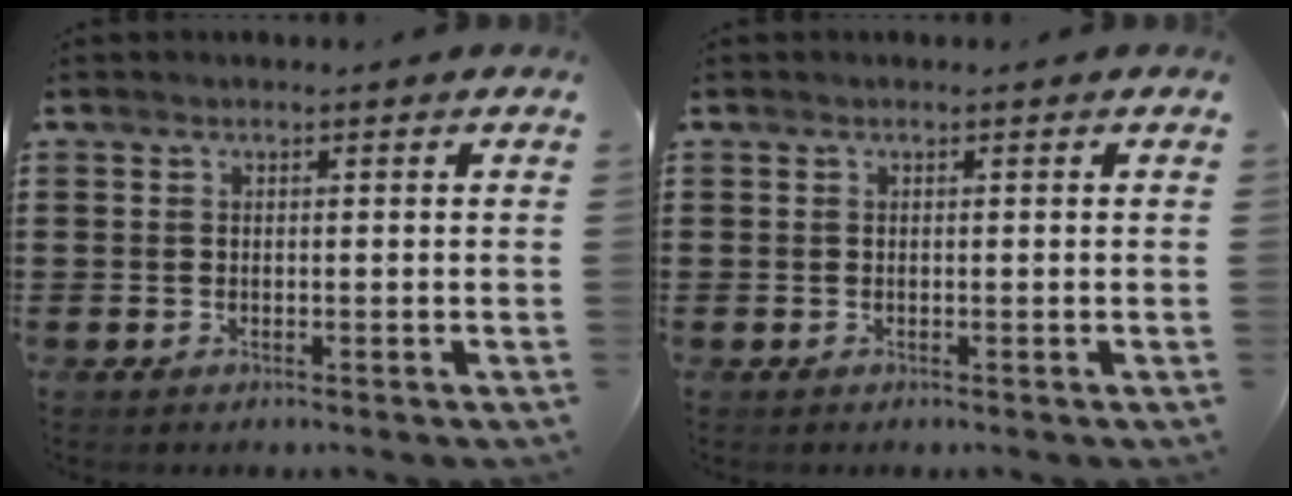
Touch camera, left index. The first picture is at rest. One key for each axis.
{"total": 0.0}